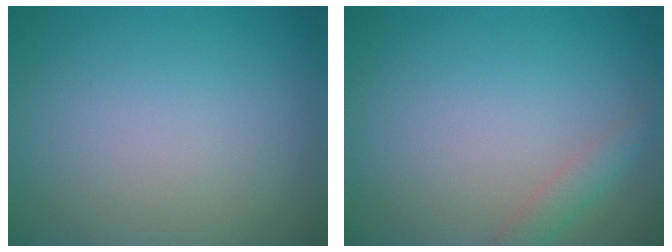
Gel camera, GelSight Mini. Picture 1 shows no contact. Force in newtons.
{"total": 1.5, "press": 1.5, "slide": 0.1}